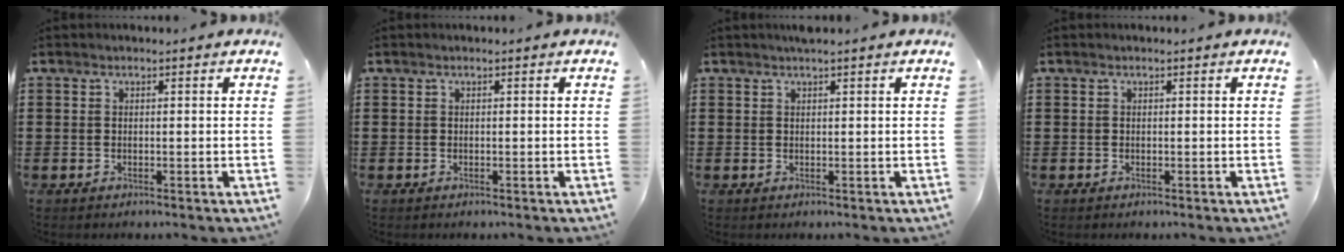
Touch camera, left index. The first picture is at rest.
{"total": 0.0}
{"total": 1.0, "force": [0.7, 0.0, 0.6], "torque": [-0.012, 0.000, 0.014]}
{"total": 0.0}